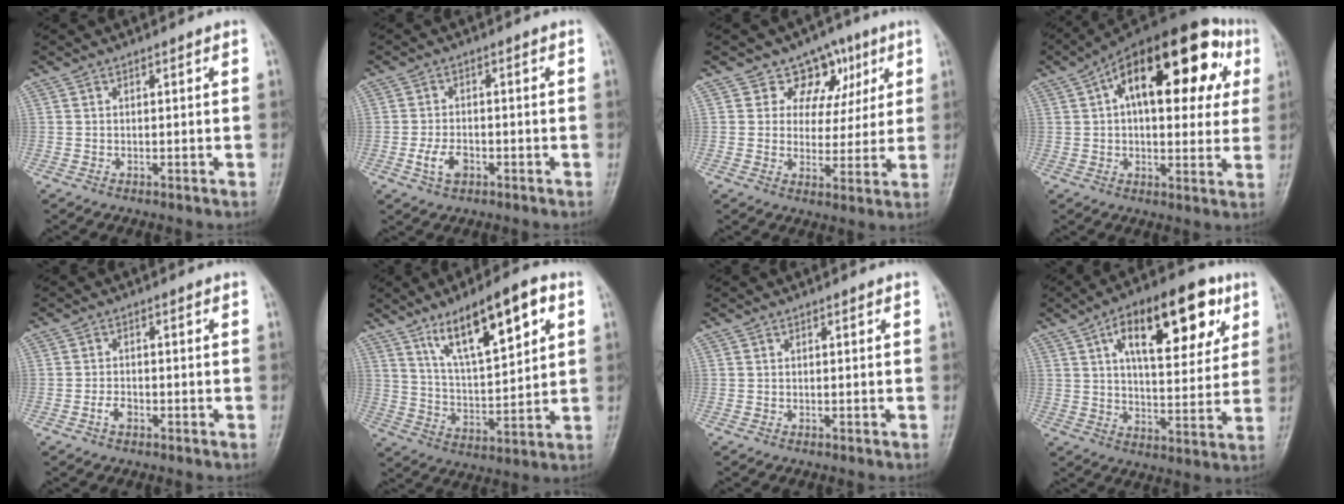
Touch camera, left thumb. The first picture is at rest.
{"total": 4.2, "force": [-1.6, 2.6, 2.9], "torque": [-0.055, 0.008, -0.029]}
{"total": 8.7, "force": [4.6, 6.9, 2.4], "torque": [0.015, -0.012, 0.065]}
{"total": 25.2, "force": [7.7, 12.3, 20.6], "torque": [-0.273, 0.036, 0.105]}
{"total": 2.1, "force": [-1.1, 1.2, 1.3], "torque": [-0.024, 0.009, -0.022]}
{"total": 15.7, "force": [7.9, 5.0, 12.6], "torque": [-0.183, -0.027, 0.138]}
{"total": 0.0}
{"total": 19.7, "force": [8.5, 8.8, 15.5], "torque": [-0.187, -0.013, 0.127]}